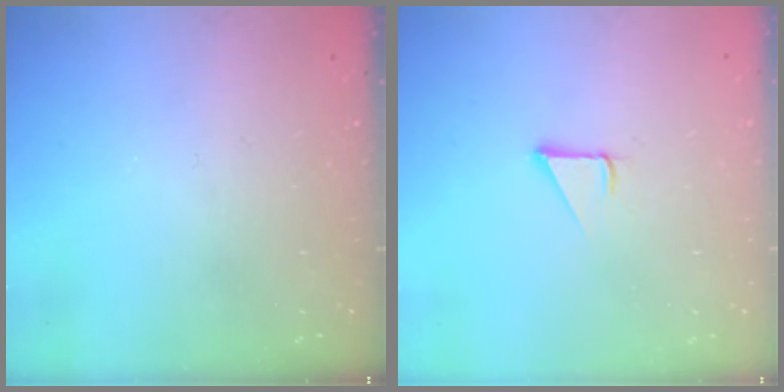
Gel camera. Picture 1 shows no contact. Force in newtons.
{"total": 1.9, "press": 1.9, "slide": 0.1}